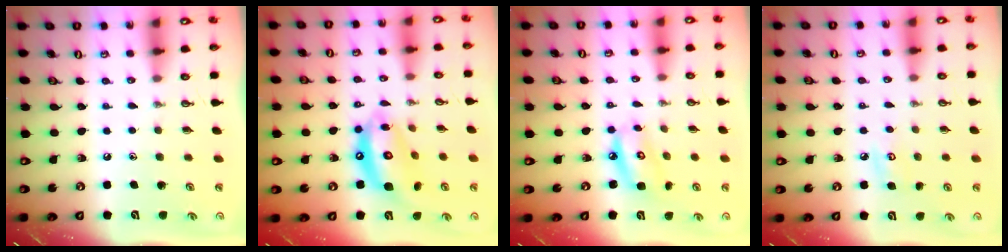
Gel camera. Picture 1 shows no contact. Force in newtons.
{"total": 13.5, "press": 13.4, "slide": 0.9}
{"total": 8.5, "press": 8.4, "slide": 0.8}
{"total": 6.7, "press": 6.6, "slide": 0.6}